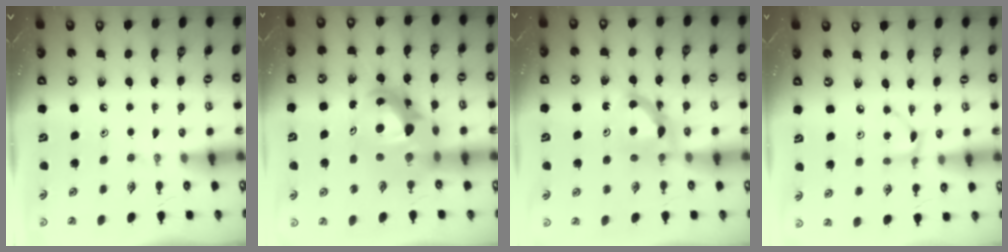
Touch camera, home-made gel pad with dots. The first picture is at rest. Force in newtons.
{"total": 17.5, "press": 17.4, "slide": 1.6}
{"total": 7.4, "press": 7.3, "slide": 0.5}
{"total": 2.9, "press": 2.9, "slide": 0.2}